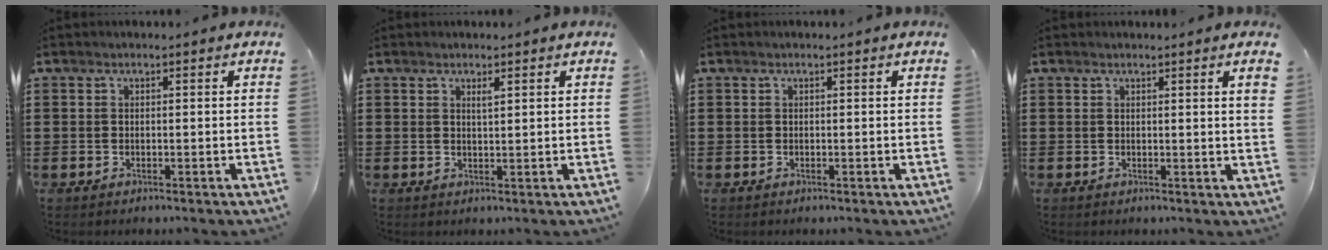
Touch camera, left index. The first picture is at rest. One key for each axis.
{"total": 1.4, "fx": 0.9, "fy": 0.3, "fz": 1.0, "tx": -0.021, "ty": 0.001, "tz": 0.016}
{"total": 0.0}
{"total": 1.8, "fx": 1.0, "fy": -0.3, "fz": 1.4, "tx": -0.029, "ty": -0.002, "tz": 0.018}